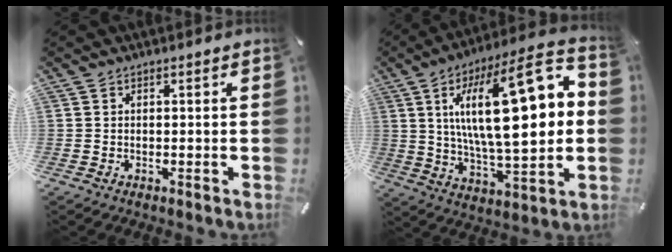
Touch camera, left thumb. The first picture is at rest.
{"total": 27.1, "force": [5.6, 10.7, 24.3], "torque": [-0.399, -0.032, 0.085]}